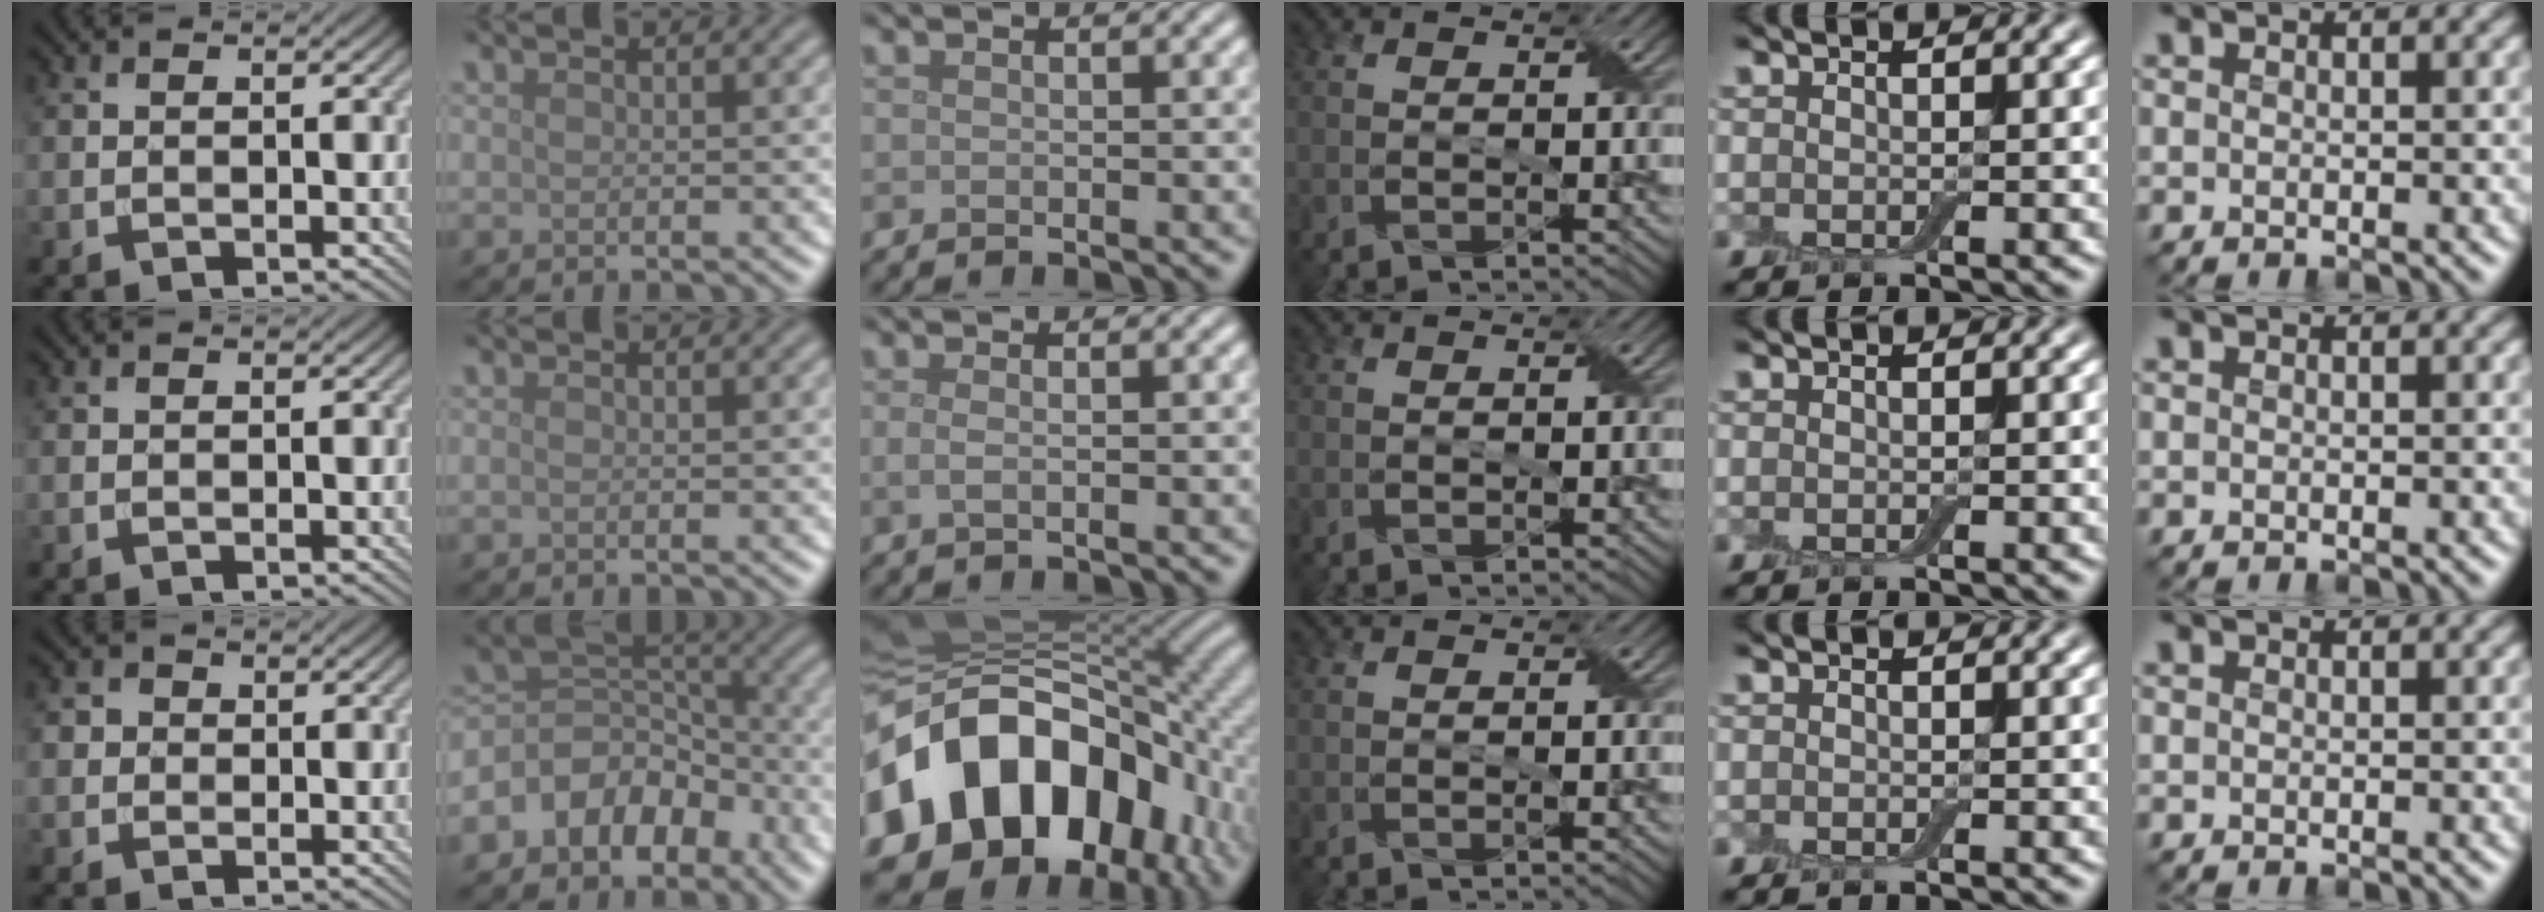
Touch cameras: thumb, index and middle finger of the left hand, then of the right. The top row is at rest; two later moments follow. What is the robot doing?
{"motion": "fold", "object": "cloth"}